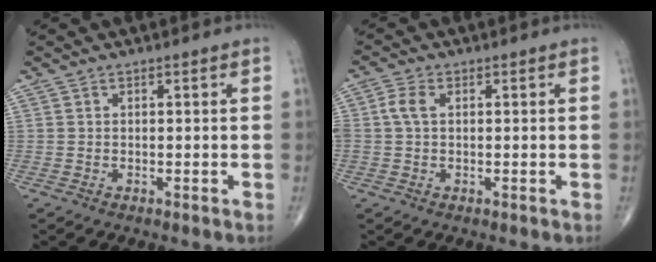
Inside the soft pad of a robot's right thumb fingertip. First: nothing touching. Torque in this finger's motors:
{"motor_torque": [0.87, 0.85, 1.58, 0.22, 0.55]}